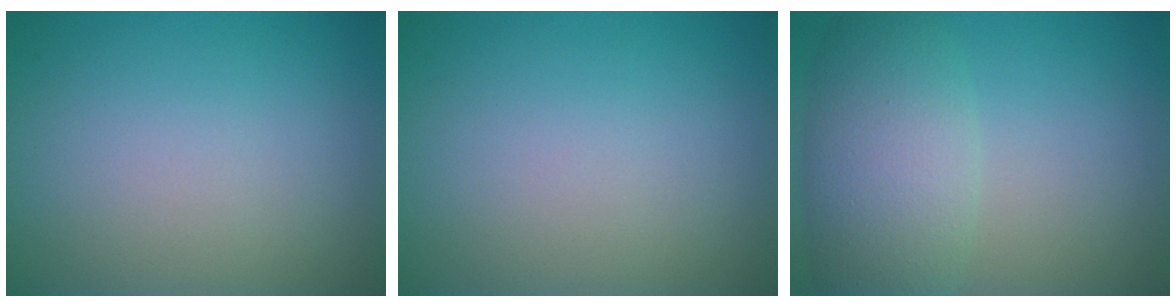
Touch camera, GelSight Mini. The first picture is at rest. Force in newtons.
{"total": 0.0}
{"total": 6.0, "press": 6.0, "slide": 0.3}